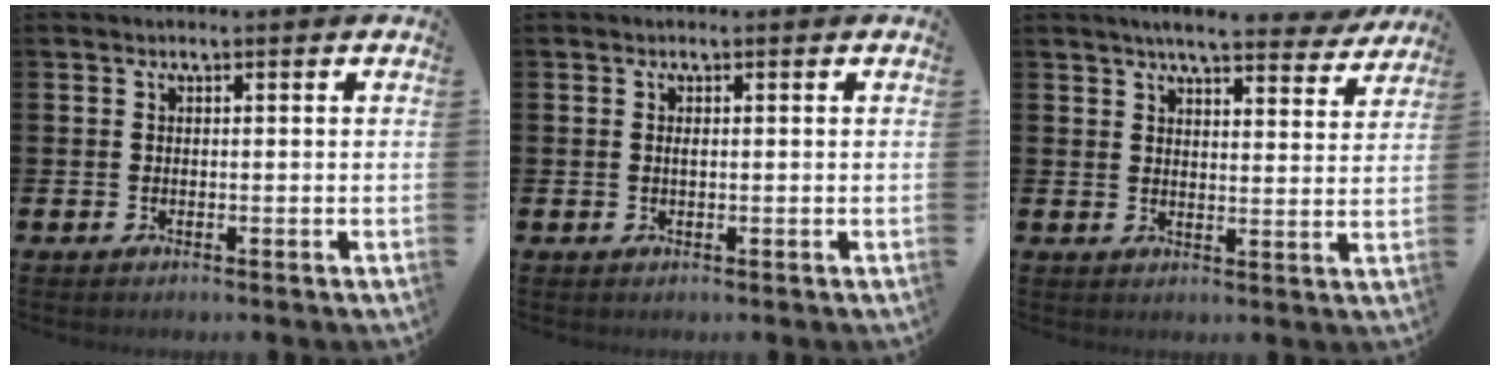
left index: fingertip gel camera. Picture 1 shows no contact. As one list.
[{"total": 0.7, "force": [0.2, 0.2, 0.6], "torque": [-0.013, 0.001, 0.004]}, {"total": 6.0, "force": [5.5, 0.8, 2.3], "torque": [-0.052, -0.023, 0.093]}]